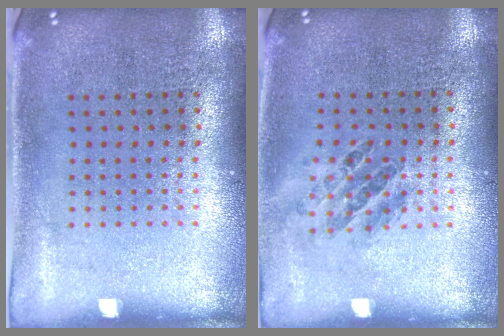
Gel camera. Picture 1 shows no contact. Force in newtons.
{"total": 1.0, "press": 0.8, "slide": 0.5}